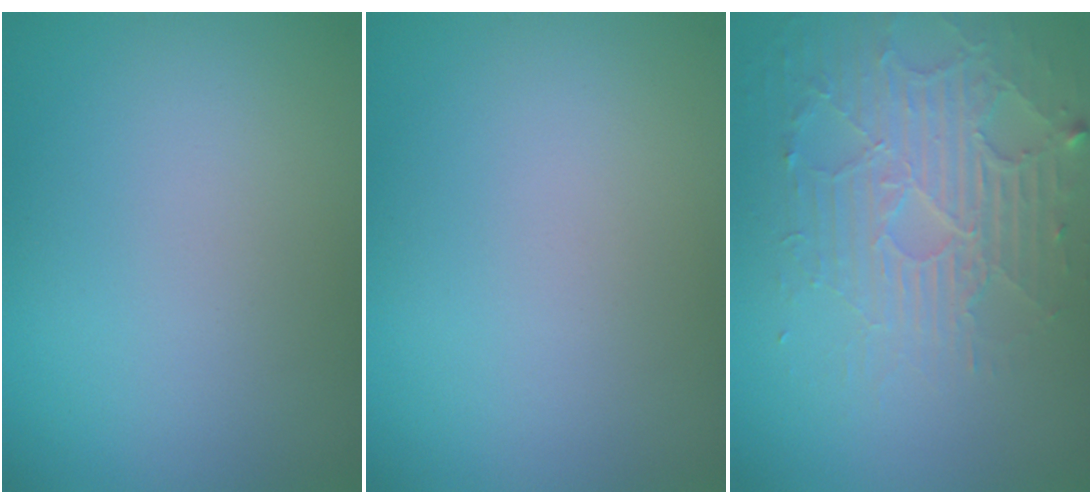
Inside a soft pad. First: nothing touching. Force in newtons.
{"total": 0.0}
{"total": 4.0, "press": 3.4, "slide": 2.1}